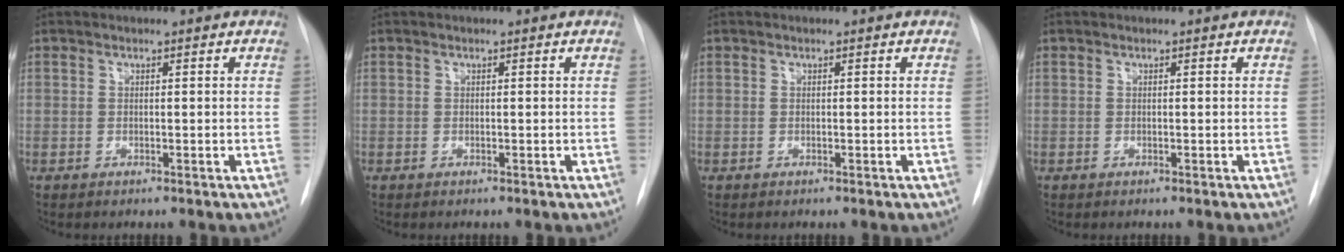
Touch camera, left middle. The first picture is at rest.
{"total": 0.0}
{"total": 0.0}
{"total": 0.0}